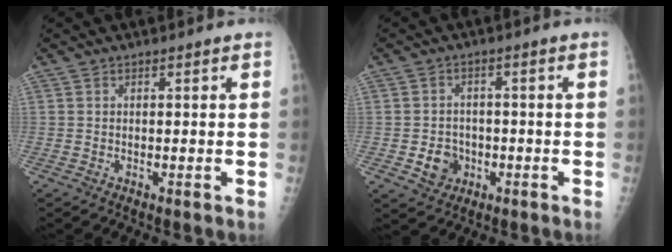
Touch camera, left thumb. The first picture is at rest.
{"total": 5.2, "force": [-1.6, 4.5, 2.1], "torque": [-0.012, 0.008, -0.021]}